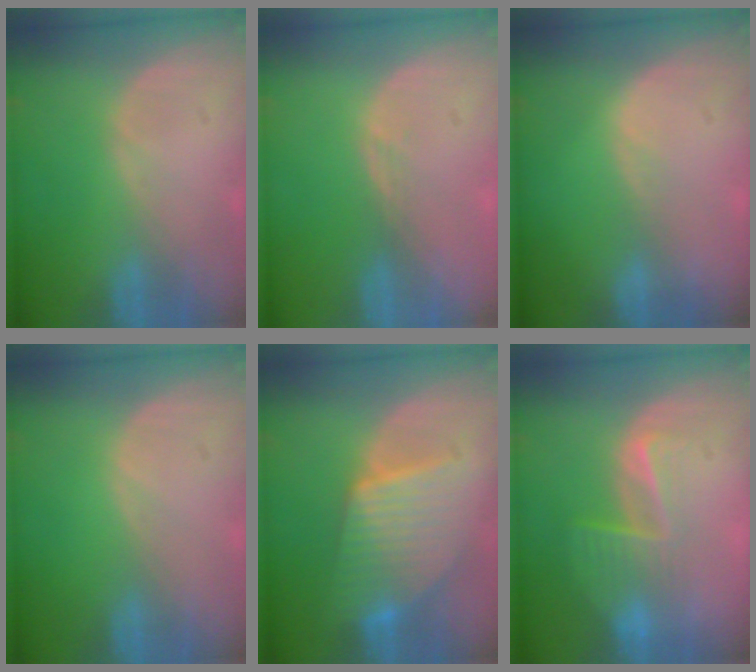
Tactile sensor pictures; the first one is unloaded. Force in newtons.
{"total": 0.8, "press": 0.6, "slide": 0.6}
{"total": 0.8, "press": 0.5, "slide": 0.7}
{"total": 0.0}
{"total": 8.9, "press": 8.9, "slide": 0.5}
{"total": 6.6, "press": 5.5, "slide": 3.5}